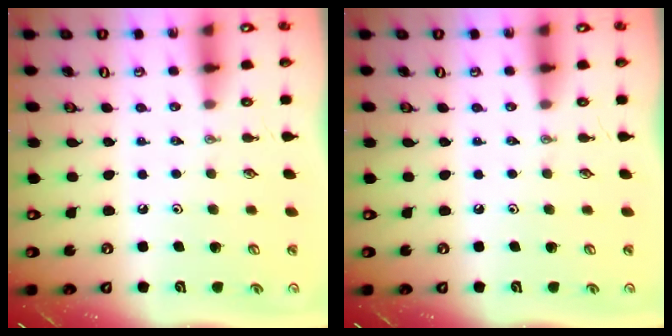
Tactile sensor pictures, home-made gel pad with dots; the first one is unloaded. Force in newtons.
{"total": 0.0}